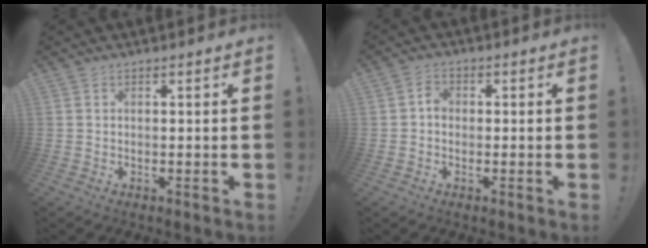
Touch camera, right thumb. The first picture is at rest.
{"total": 3.1, "force": [-0.7, 2.4, 1.8], "torque": [-0.025, 0.010, -0.016]}